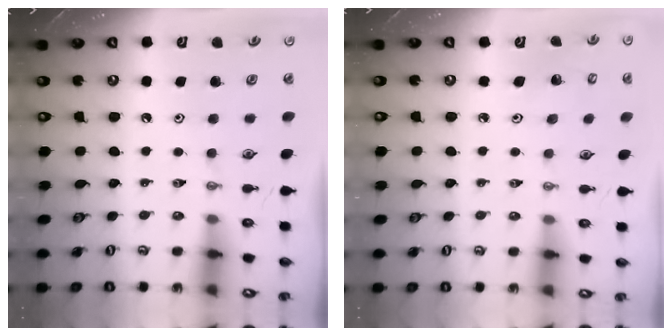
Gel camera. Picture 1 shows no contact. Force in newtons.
{"total": 3.1, "press": 3.0, "slide": 0.3}